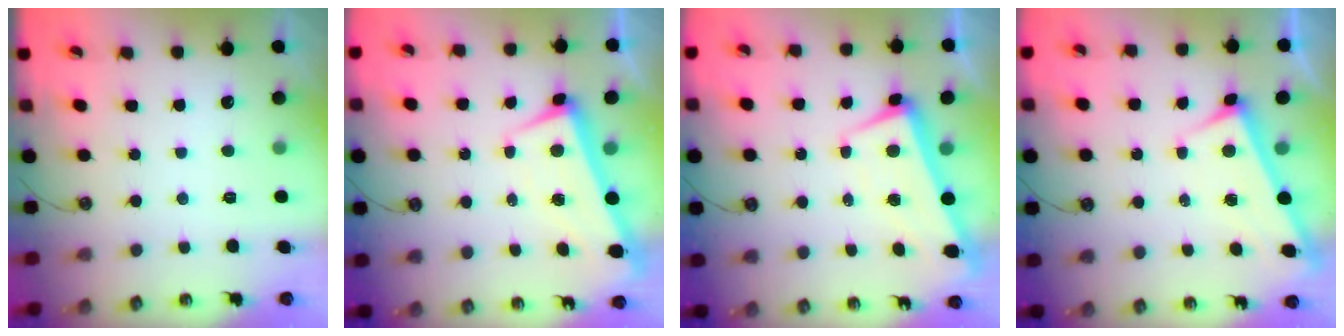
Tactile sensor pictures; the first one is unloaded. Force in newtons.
{"total": 2.7, "press": 2.0, "slide": 1.8}
{"total": 2.2, "press": 1.4, "slide": 1.7}
{"total": 3.0, "press": 3.0, "slide": 0.1}